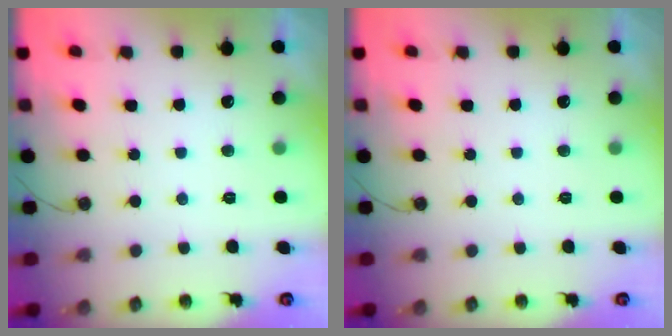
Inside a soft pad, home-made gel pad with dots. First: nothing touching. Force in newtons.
{"total": 0.0}